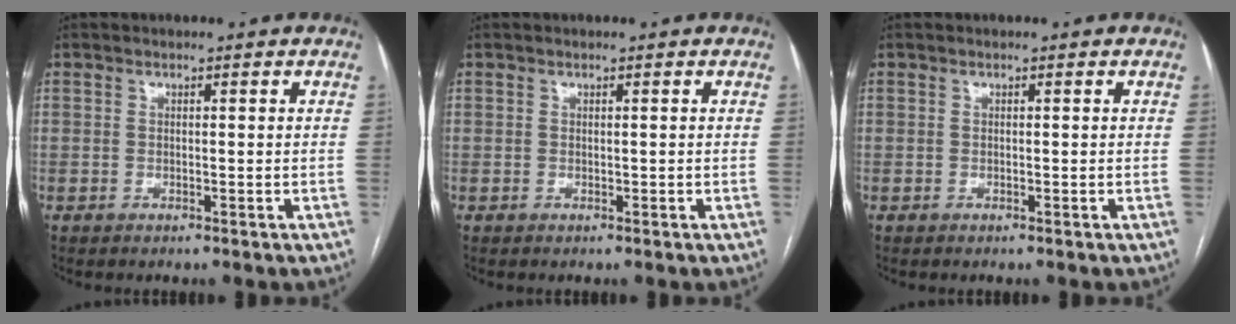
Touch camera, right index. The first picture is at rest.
{"total": 0.0}
{"total": 0.0}